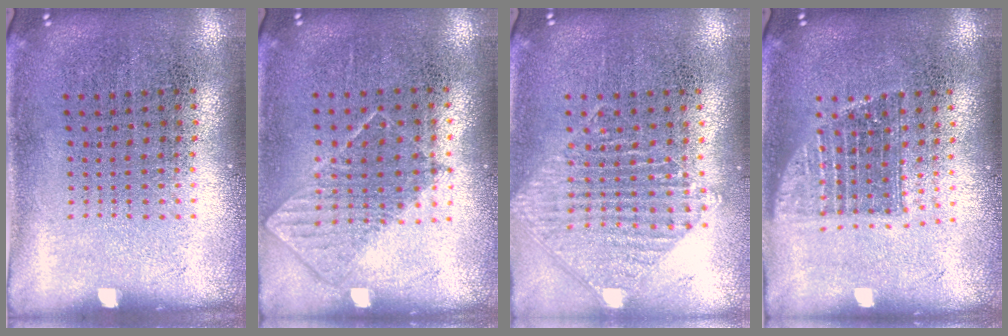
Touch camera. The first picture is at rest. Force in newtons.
{"total": 0.7, "press": 0.7, "slide": 0.2}
{"total": 1.0, "press": 1.0, "slide": 0.1}
{"total": 1.3, "press": 1.1, "slide": 0.7}